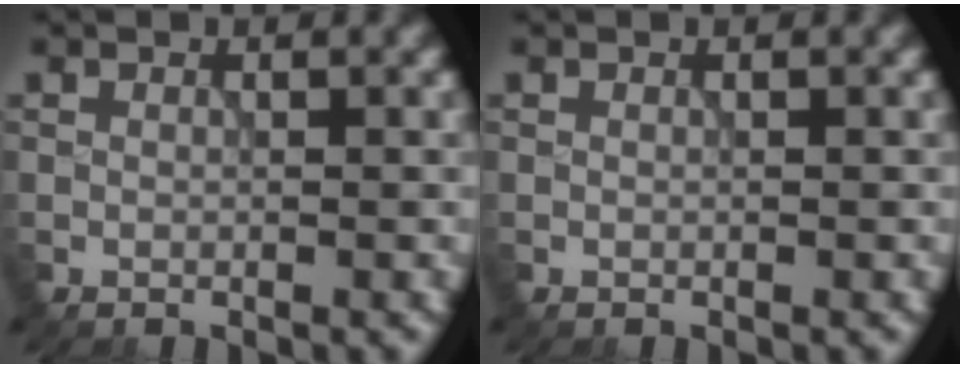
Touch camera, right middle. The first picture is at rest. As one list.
[{"total": 0.0}]